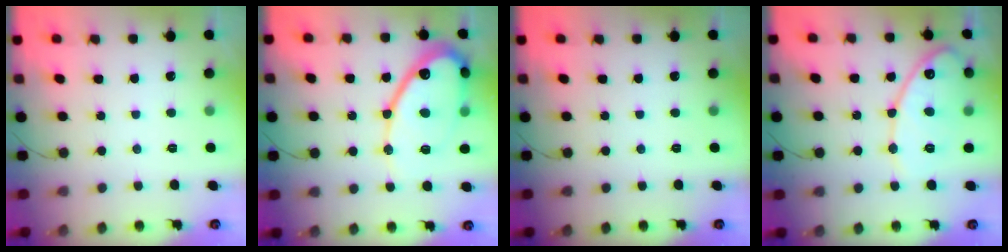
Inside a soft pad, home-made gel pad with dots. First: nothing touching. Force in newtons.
{"total": 16.3, "press": 16.1, "slide": 2.0}
{"total": 0.0}
{"total": 14.5, "press": 14.5, "slide": 0.8}